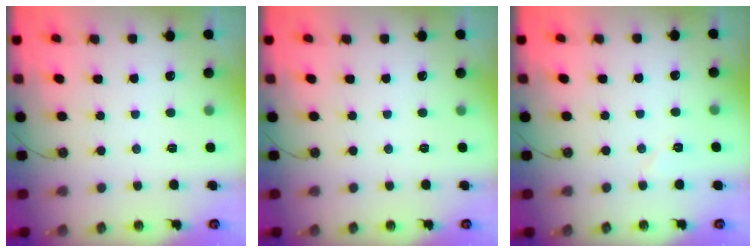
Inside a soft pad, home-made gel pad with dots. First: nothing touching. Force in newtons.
{"total": 0.0}
{"total": 4.1, "press": 3.7, "slide": 1.8}